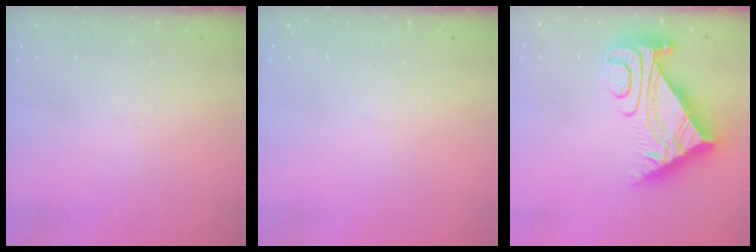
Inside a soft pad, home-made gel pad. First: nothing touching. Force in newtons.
{"total": 0.0}
{"total": 11.1, "press": 11.1, "slide": 1.0}